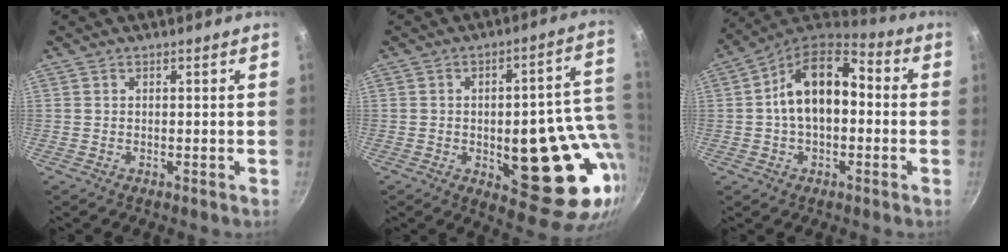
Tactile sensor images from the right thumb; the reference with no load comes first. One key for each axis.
{"total": 21.9, "fx": -2.3, "fy": 9.7, "fz": 19.5, "tx": -0.188, "ty": -0.003, "tz": -0.022}
{"total": 15.4, "fx": 0.5, "fy": 9.6, "fz": 12.0, "tx": -0.174, "ty": 0.041, "tz": -0.010}